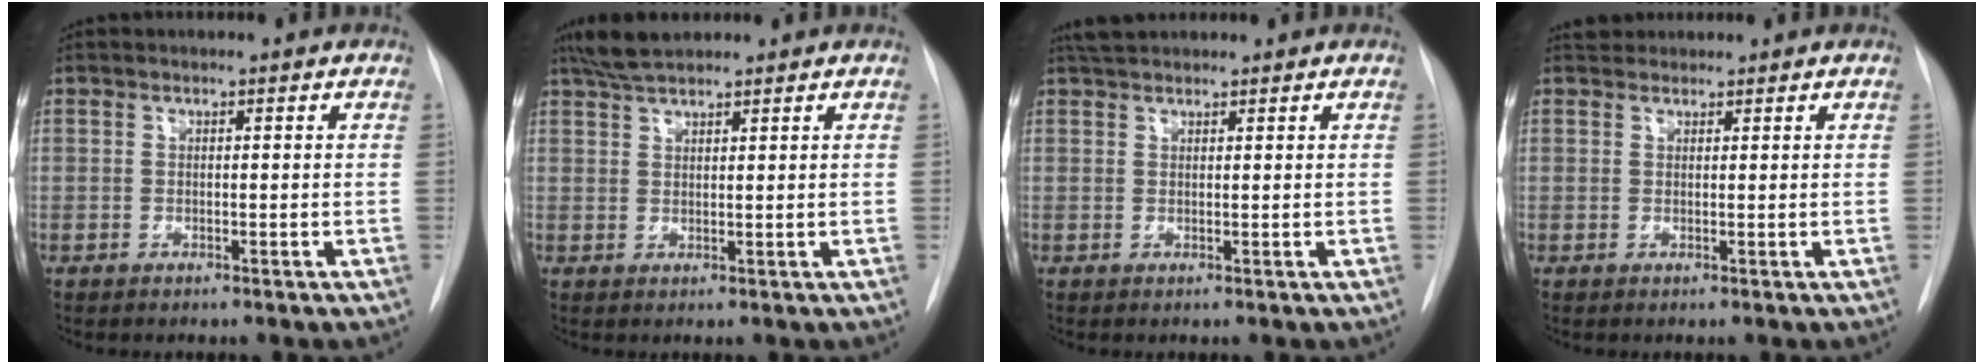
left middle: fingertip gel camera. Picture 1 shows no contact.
{"total": 4.6, "force": [4.0, 0.9, 2.2], "torque": [-0.048, 0.015, 0.076]}
{"total": 3.4, "force": [3.0, 0.9, 1.1], "torque": [-0.021, 0.025, 0.053]}
{"total": 2.1, "force": [1.9, 0.9, 0.0], "torque": [0.001, 0.018, 0.030]}